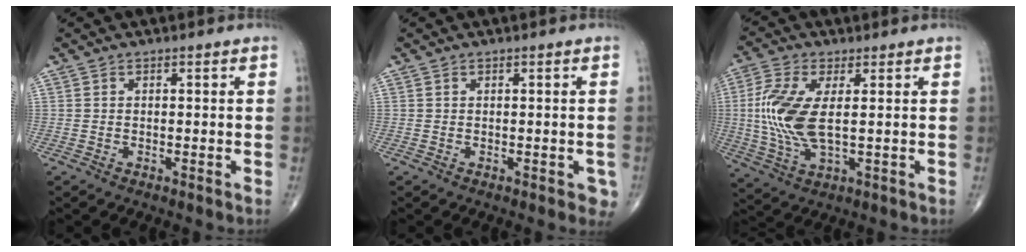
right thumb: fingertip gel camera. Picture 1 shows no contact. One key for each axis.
{"total": 1.9, "fx": -0.4, "fy": 1.1, "fz": 1.5, "tx": -0.001, "ty": 0.001, "tz": -0.004}
{"total": 11.8, "fx": 0.9, "fy": 4.8, "fz": 10.7, "tx": -0.255, "ty": -0.006, "tz": 0.021}